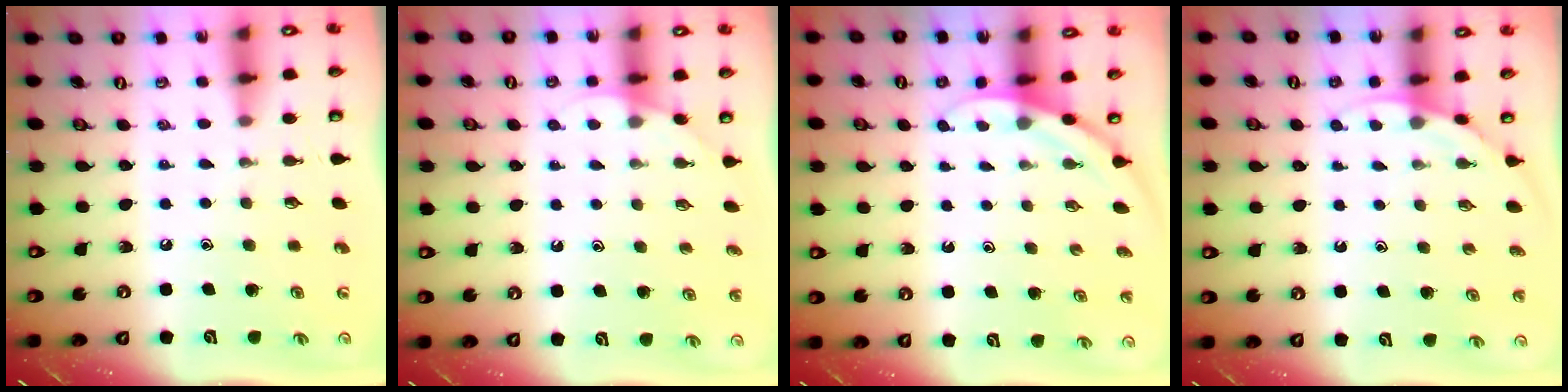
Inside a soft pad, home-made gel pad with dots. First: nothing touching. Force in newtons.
{"total": 2.9, "press": 2.9, "slide": 0.2}
{"total": 4.1, "press": 4.1, "slide": 0.3}
{"total": 3.7, "press": 3.7, "slide": 0.1}